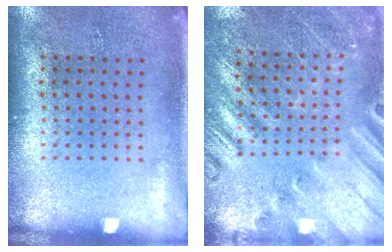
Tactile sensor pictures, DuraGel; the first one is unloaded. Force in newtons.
{"total": 2.4, "press": 2.4, "slide": 0.5}